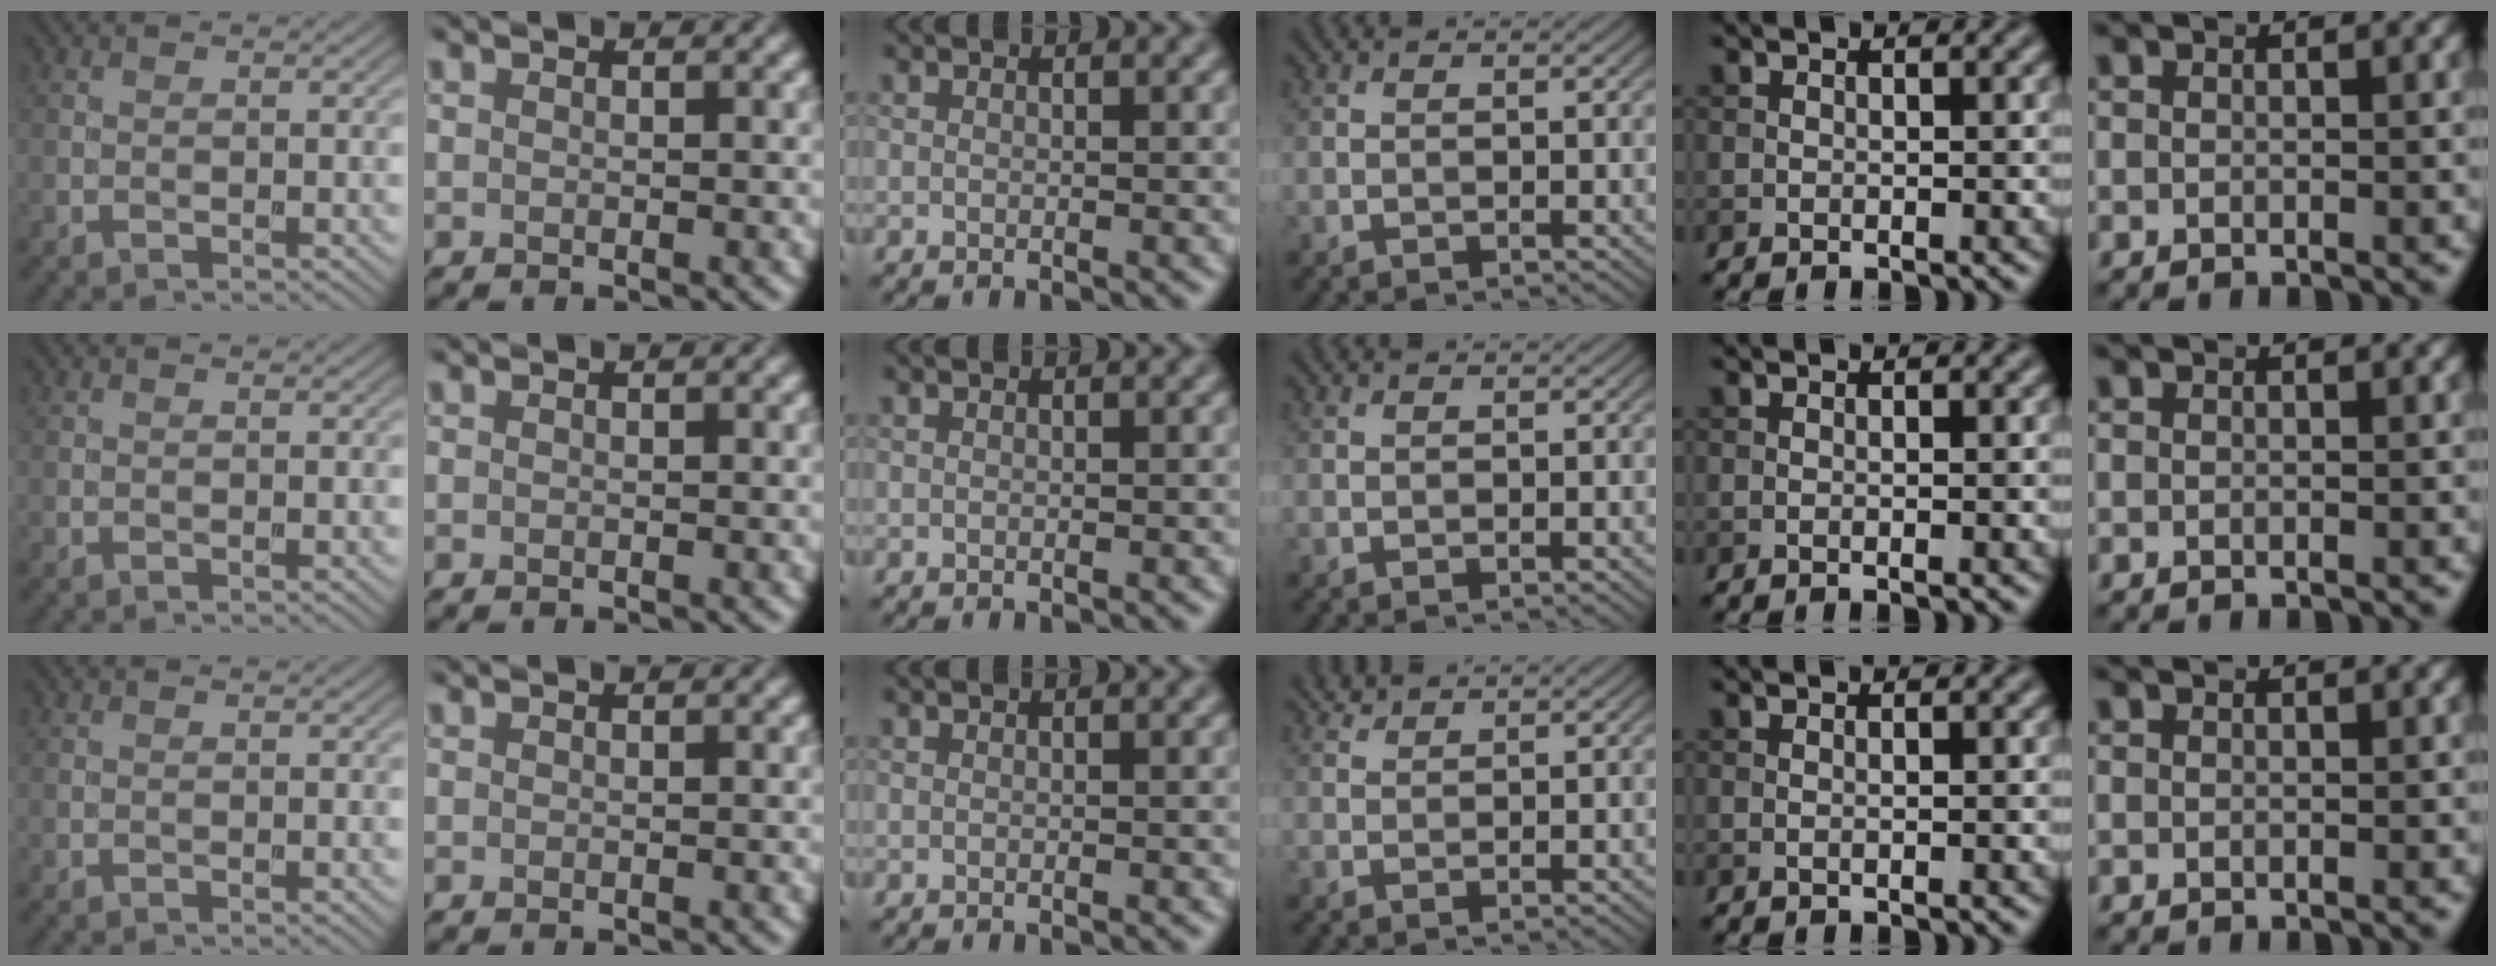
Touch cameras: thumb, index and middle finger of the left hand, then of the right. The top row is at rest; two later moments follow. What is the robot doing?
{"motion": "screw", "object": "dispenser bottle"}